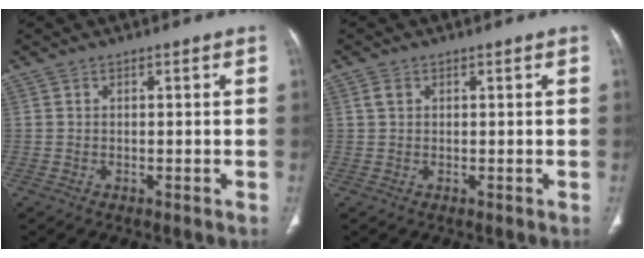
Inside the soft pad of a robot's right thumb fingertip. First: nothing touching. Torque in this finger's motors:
{"motor_torque": [-0.38, 0.16, 0.14, -0.10, 0.04]}